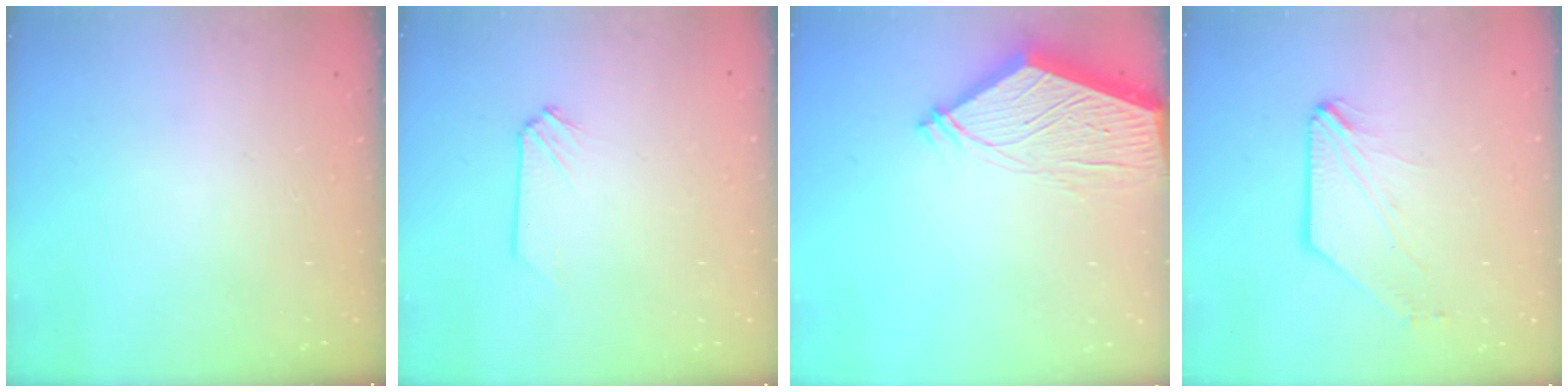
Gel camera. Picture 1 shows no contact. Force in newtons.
{"total": 0.0}
{"total": 8.9, "press": 8.8, "slide": 1.3}
{"total": 1.6, "press": 1.6, "slide": 0.4}